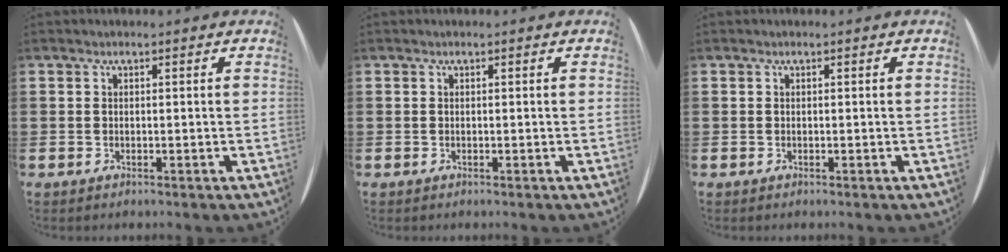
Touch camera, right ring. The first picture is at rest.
{"total": 0.0}
{"total": 0.0}